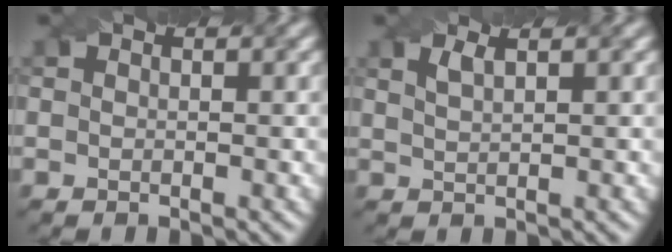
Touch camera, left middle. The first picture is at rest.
{"total": 1.6, "force": [1.0, 0.6, 1.2], "torque": [-0.018, 0.007, 0.015]}